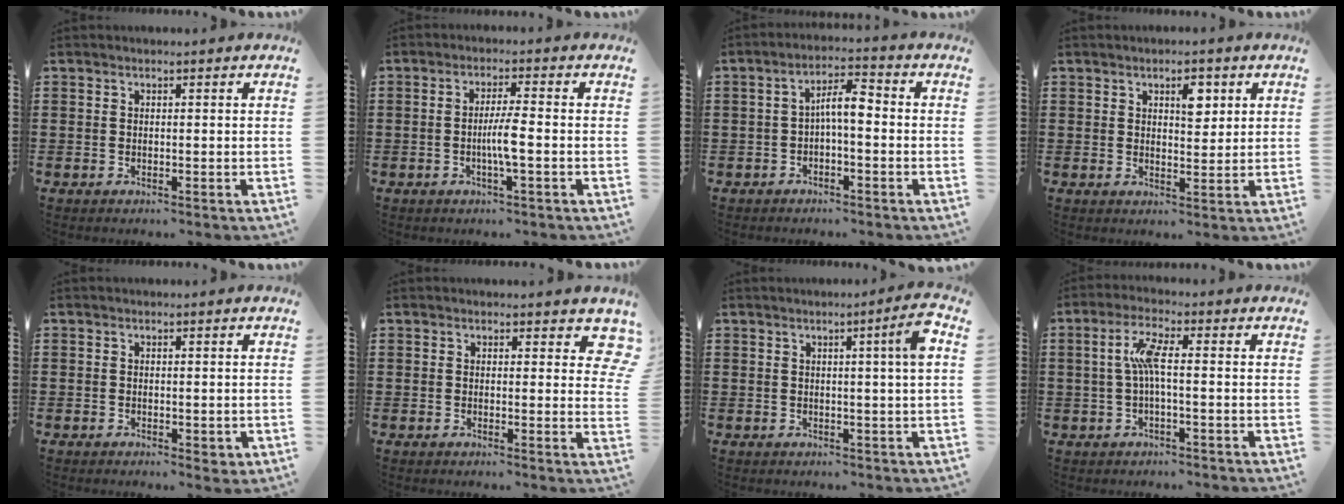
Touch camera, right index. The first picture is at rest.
{"total": 3.9, "force": [-0.9, 0.1, 3.8], "torque": [-0.068, -0.004, -0.019]}
{"total": 4.6, "force": [-0.7, 1.3, 4.3], "torque": [-0.089, 0.011, -0.019]}
{"total": 4.2, "force": [1.9, 2.1, 3.2], "torque": [-0.037, -0.003, 0.024]}
{"total": 0.9, "force": [-0.3, 0.6, 0.6], "torque": [-0.012, -0.001, -0.006]}
{"total": 2.4, "force": [1.6, 1.2, 1.3], "torque": [-0.002, -0.005, 0.023]}
{"total": 4.5, "force": [1.0, -0.5, 4.3], "torque": [-0.065, -0.013, 0.009]}
{"total": 5.3, "force": [-0.1, 0.9, 5.2], "torque": [-0.112, -0.002, -0.010]}